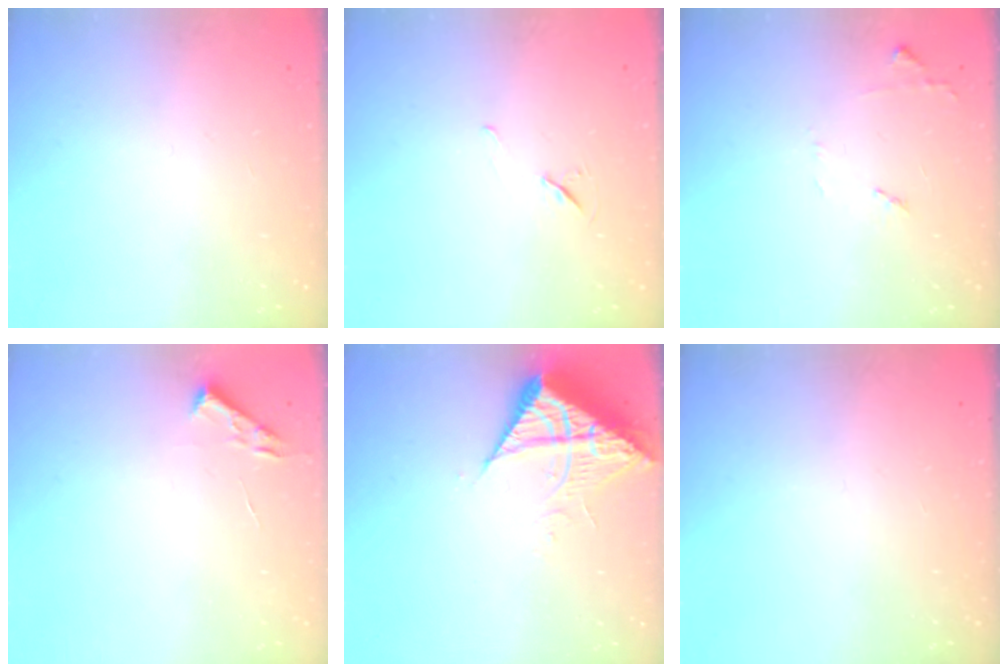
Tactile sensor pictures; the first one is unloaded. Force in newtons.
{"total": 4.9, "press": 4.4, "slide": 2.2}
{"total": 6.8, "press": 6.8, "slide": 0.9}
{"total": 2.7, "press": 2.7, "slide": 0.4}
{"total": 9.4, "press": 9.4, "slide": 1.0}
{"total": 0.0}